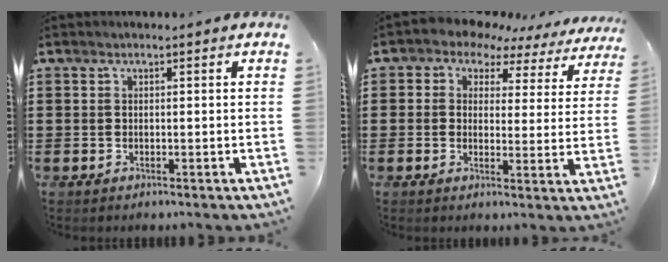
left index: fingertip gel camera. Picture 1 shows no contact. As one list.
[{"total": 3.4, "force": [2.7, 1.8, 0.8], "torque": [-0.039, -0.017, 0.042]}]